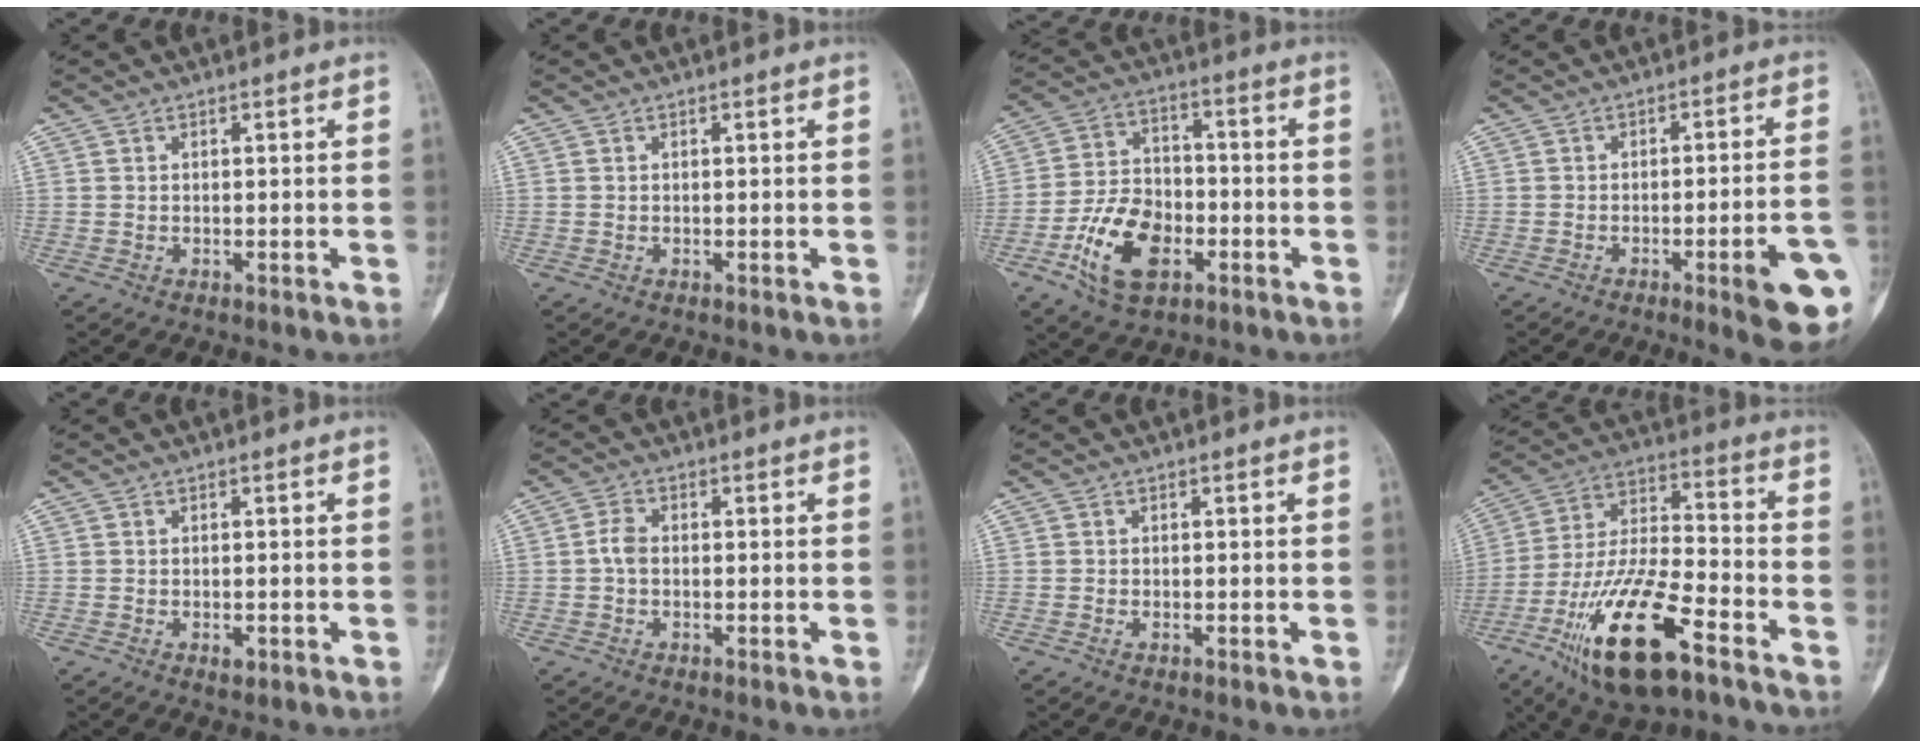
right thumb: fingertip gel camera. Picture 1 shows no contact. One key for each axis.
{"total": 0.0}
{"total": 13.6, "fx": -5.3, "fy": 8.3, "fz": 9.4, "tx": -0.159, "ty": 0.025, "tz": -0.095}
{"total": 12.0, "fx": -4.8, "fy": 1.9, "fz": 10.8, "tx": -0.127, "ty": 0.015, "tz": -0.057}
{"total": 1.6, "fx": -0.6, "fy": 0.8, "fz": 1.2, "tx": -0.015, "ty": 0.000, "tz": -0.007}
{"total": 2.6, "fx": -0.3, "fy": 1.7, "fz": 2.0, "tx": -0.037, "ty": 0.005, "tz": -0.012}
{"total": 0.5, "fx": -0.3, "fy": 0.3, "fz": 0.4, "tx": -0.010, "ty": 0.005, "tz": -0.004}
{"total": 21.2, "fx": -11.3, "fy": 7.2, "fz": 16.5, "tx": -0.329, "ty": 0.050, "tz": -0.202}